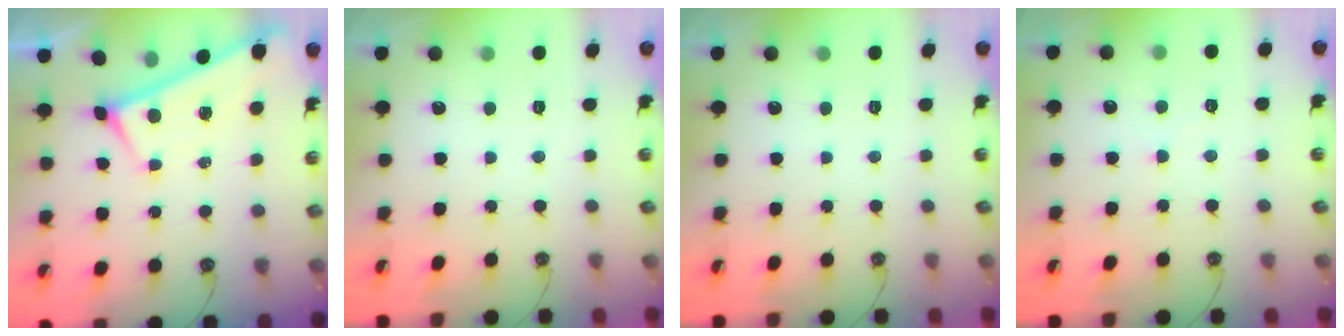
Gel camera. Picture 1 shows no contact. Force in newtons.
{"total": 0.0}
{"total": 0.0}
{"total": 0.8, "press": 0.8, "slide": 0.2}